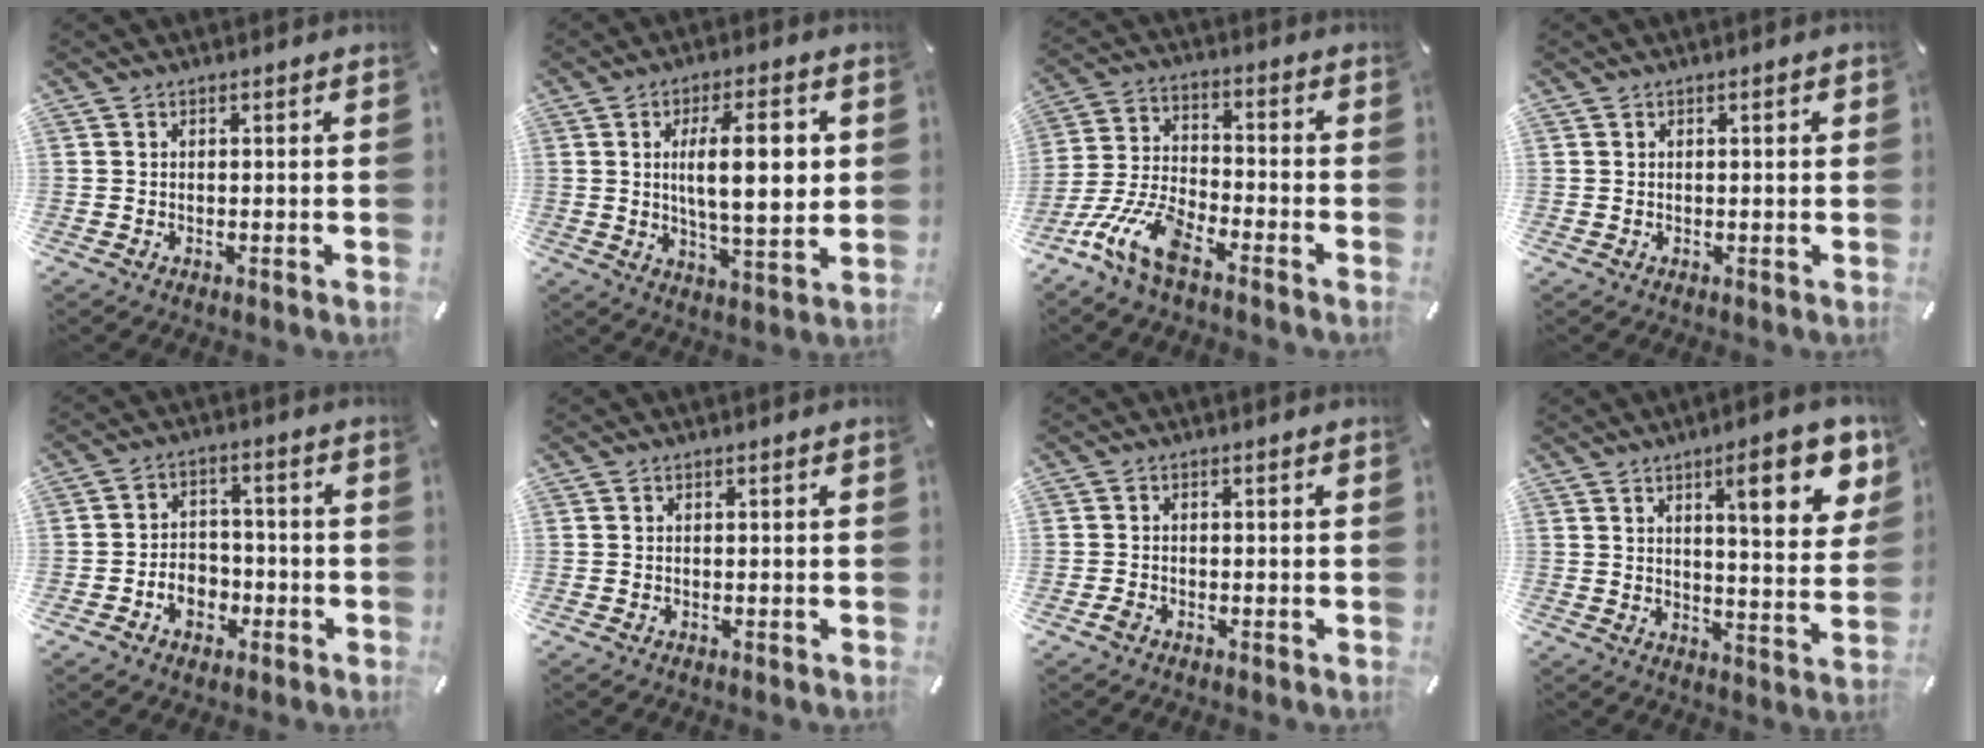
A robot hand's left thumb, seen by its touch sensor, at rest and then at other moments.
{"total": 14.6, "force": [2.6, 4.9, 13.5], "torque": [-0.201, -0.003, 0.036]}
{"total": 12.9, "force": [-8.7, 4.3, 8.5], "torque": [-0.183, 0.025, -0.160]}
{"total": 1.2, "force": [0.3, 0.2, 1.1], "torque": [-0.014, -0.001, 0.003]}
{"total": 6.8, "force": [-2.5, 5.4, 3.3], "torque": [-0.053, 0.015, -0.043]}
{"total": 0.0}
{"total": 1.1, "force": [-0.8, 0.6, 0.6], "torque": [-0.010, 0.000, -0.015]}
{"total": 14.7, "force": [7.3, 4.0, 12.1], "torque": [-0.166, -0.033, 0.110]}